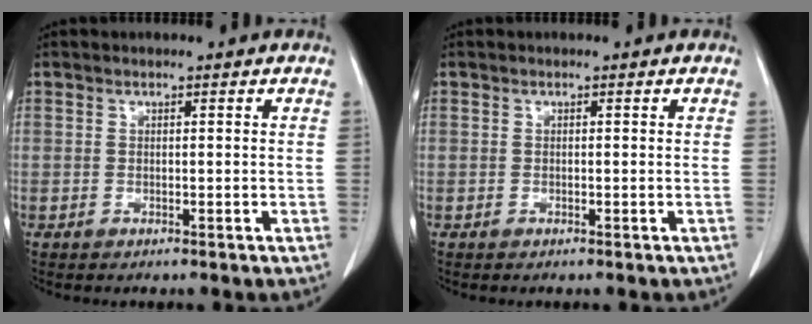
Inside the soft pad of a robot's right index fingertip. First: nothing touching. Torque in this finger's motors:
{"motor_torque": [0.11, 0.10, 0.04, 0.01]}